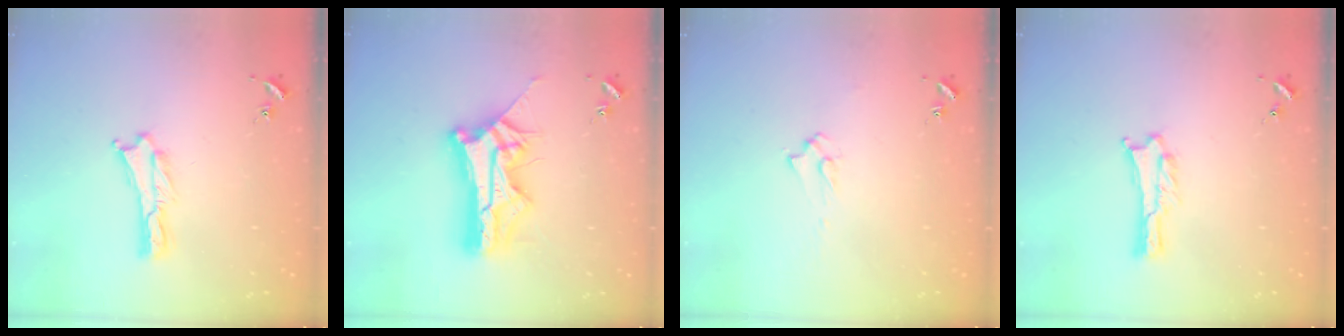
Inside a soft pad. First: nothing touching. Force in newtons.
{"total": 13.0, "press": 12.9, "slide": 1.2}
{"total": 2.0, "press": 2.0, "slide": 0.3}
{"total": 0.5, "press": 0.5, "slide": 0.1}